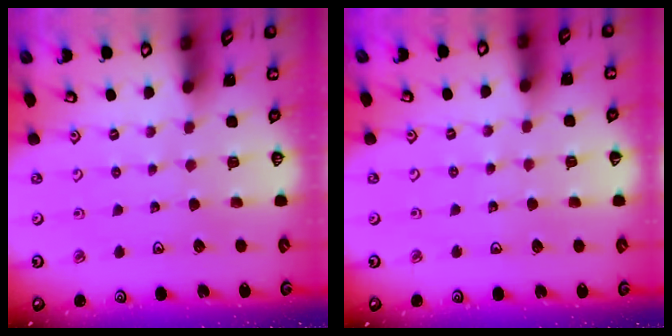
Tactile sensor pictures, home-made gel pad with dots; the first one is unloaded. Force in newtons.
{"total": 2.4, "press": 2.4, "slide": 0.3}